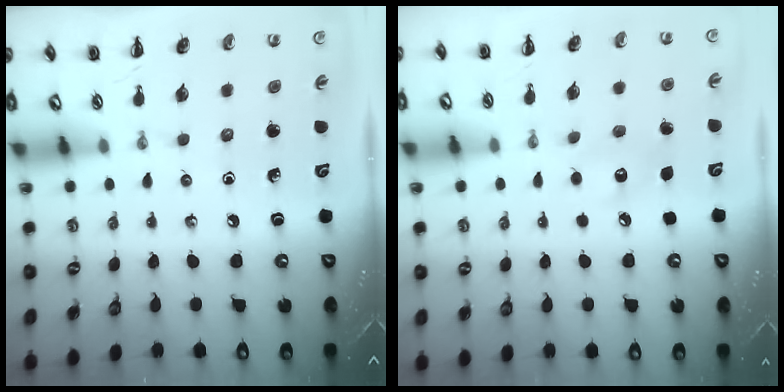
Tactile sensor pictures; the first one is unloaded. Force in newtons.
{"total": 7.1, "press": 6.8, "slide": 1.8}